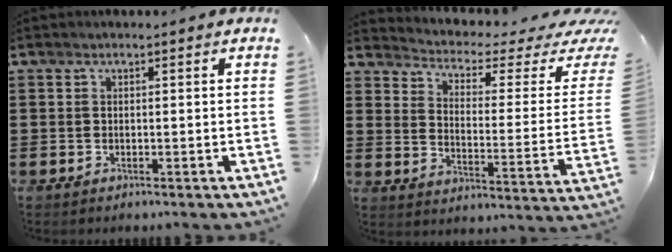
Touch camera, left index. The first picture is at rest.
{"total": 2.5, "force": [1.7, 0.7, 1.7], "torque": [-0.048, -0.026, 0.020]}